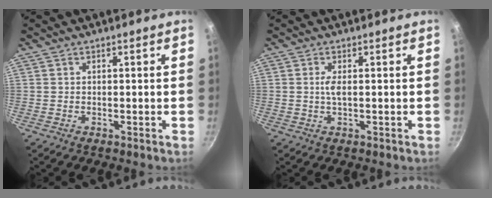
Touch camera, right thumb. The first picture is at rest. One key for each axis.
{"total": 2.1, "fx": 0.1, "fy": 0.5, "fz": 2.0, "tx": -0.050, "ty": 0.000, "tz": 0.004}